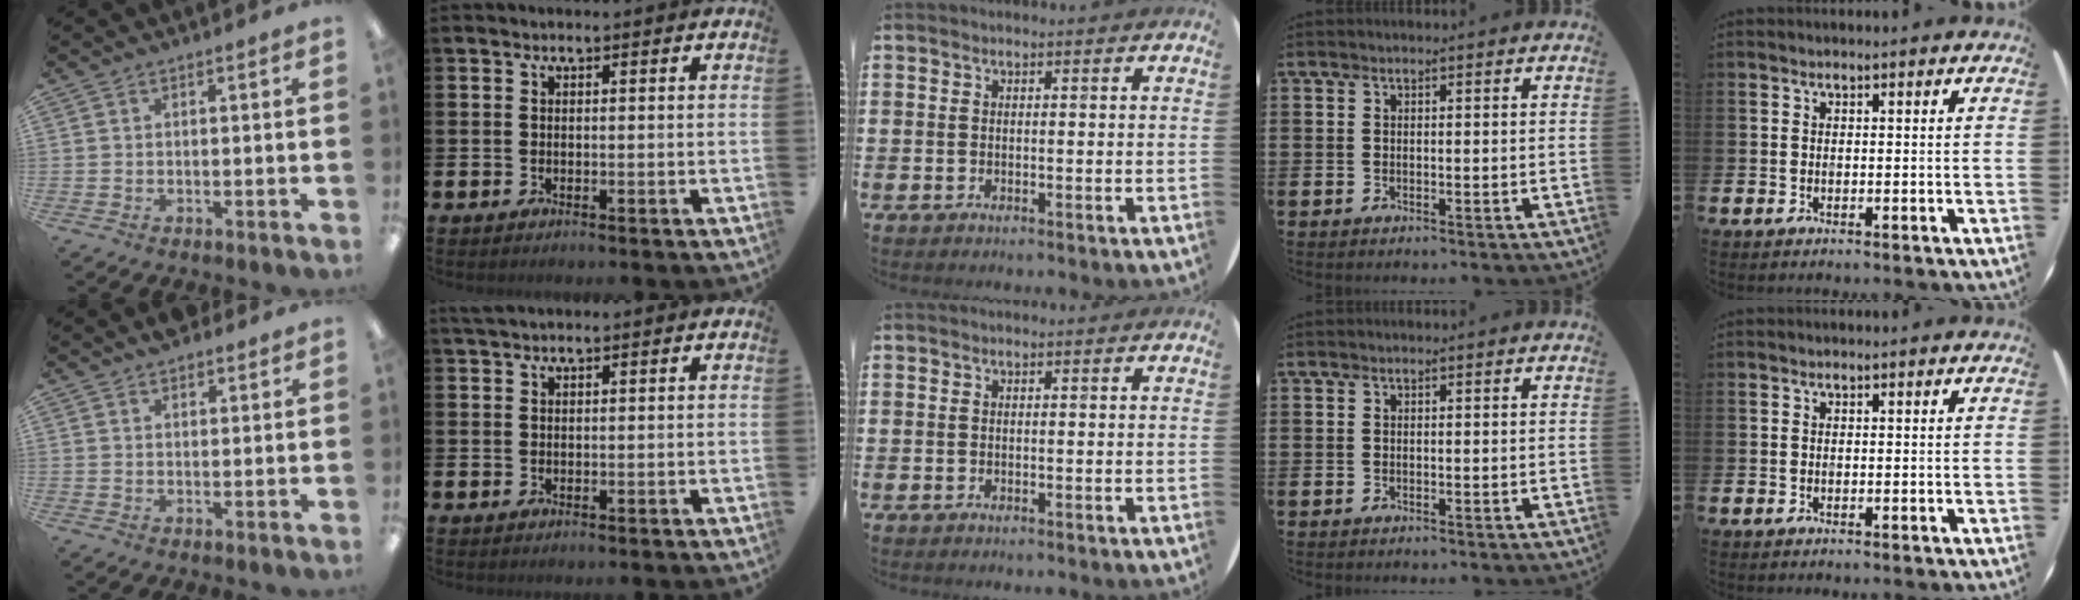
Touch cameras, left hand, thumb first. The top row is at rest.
{"thumb": {"total": 2.4, "force": [2.0, 0.9, 0.8], "torque": [-0.010, -0.004, 0.035]}, "index": {"total": 1.4, "force": [1.3, 0.3, 0.6], "torque": [-0.006, 0.001, 0.021]}}